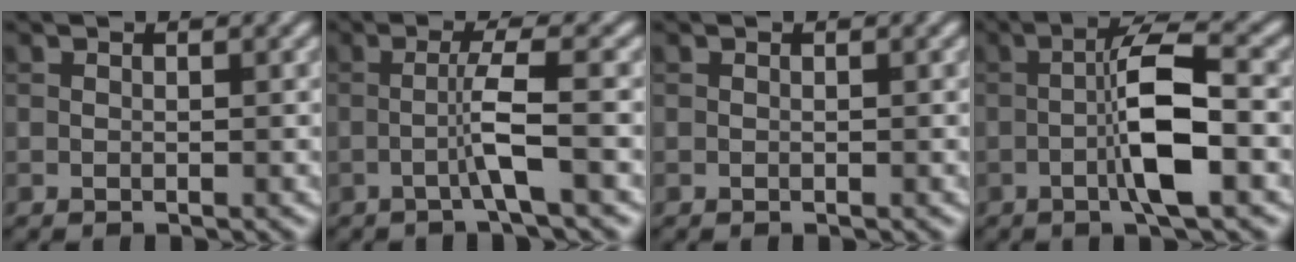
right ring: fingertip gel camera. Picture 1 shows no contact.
{"total": 3.3, "force": [-0.7, 0.2, 3.2], "torque": [-0.057, 0.006, -0.021]}
{"total": 0.0}
{"total": 6.2, "force": [-1.0, 1.1, 6.0], "torque": [-0.106, 0.013, -0.024]}